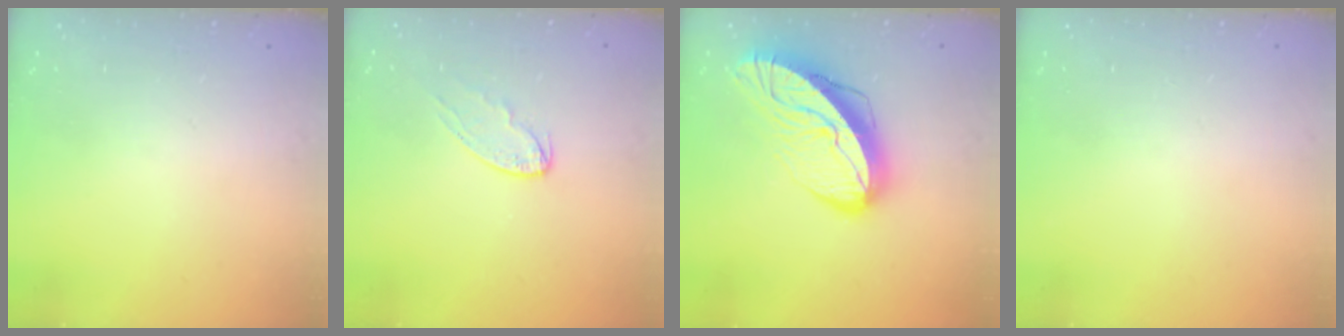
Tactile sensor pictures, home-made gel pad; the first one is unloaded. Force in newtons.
{"total": 5.9, "press": 5.9, "slide": 0.4}
{"total": 15.1, "press": 15.0, "slide": 1.6}
{"total": 0.0}